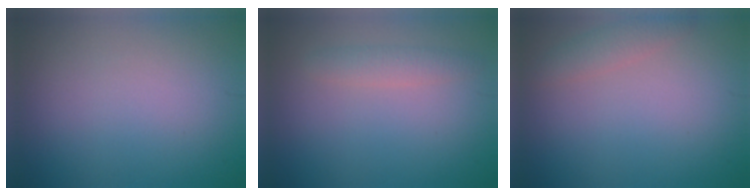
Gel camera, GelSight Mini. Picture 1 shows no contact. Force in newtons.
{"total": 1.6, "press": 1.6, "slide": 0.0}
{"total": 1.9, "press": 1.9, "slide": 0.1}